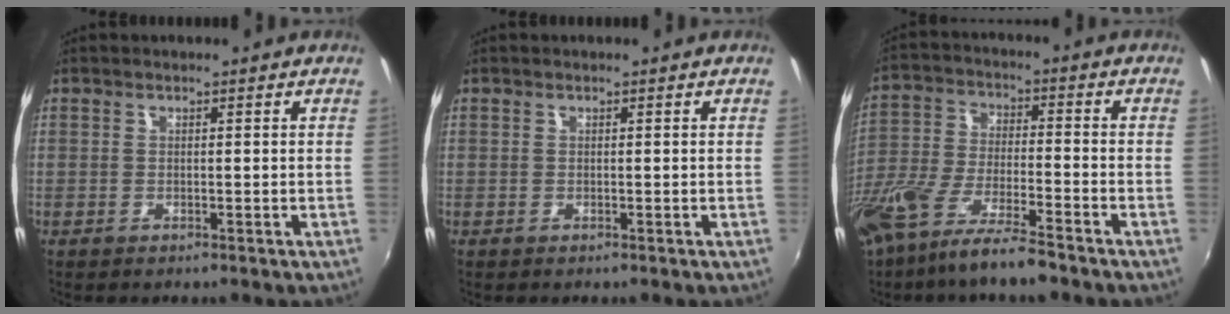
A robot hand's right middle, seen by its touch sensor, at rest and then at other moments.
{"total": 0.0}
{"total": 14.5, "force": [-10.8, 2.6, 9.4], "torque": [-0.199, -0.036, -0.201]}